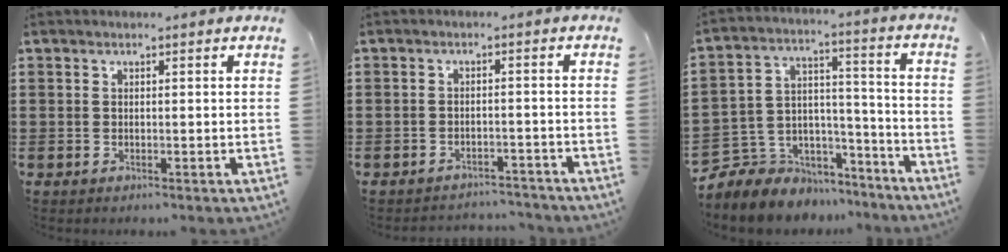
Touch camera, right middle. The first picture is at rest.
{"total": 2.5, "force": [-2.5, 0.3, -0.2], "torque": [-0.005, 0.000, -0.055]}
{"total": 6.0, "force": [-4.3, 4.2, -0.9], "torque": [-0.011, -0.001, -0.082]}